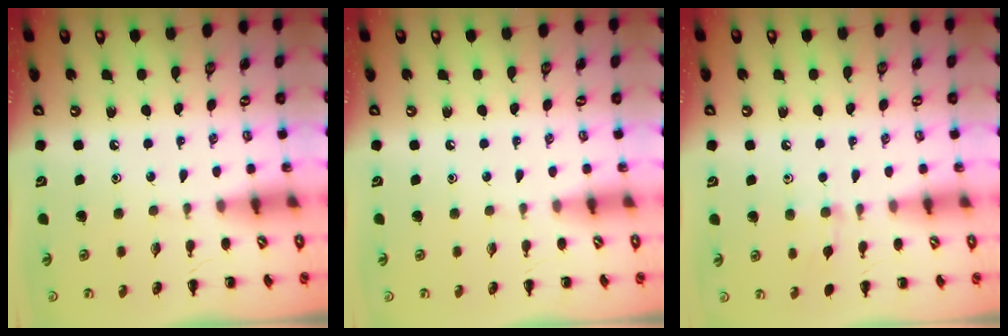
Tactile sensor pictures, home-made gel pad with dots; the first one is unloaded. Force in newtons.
{"total": 0.0}
{"total": 7.3, "press": 7.0, "slide": 2.3}